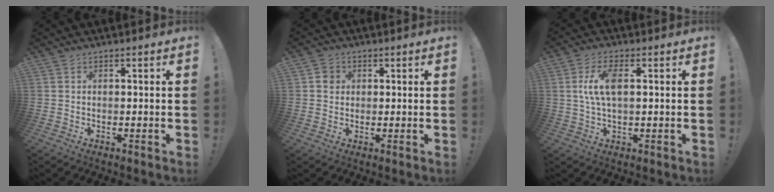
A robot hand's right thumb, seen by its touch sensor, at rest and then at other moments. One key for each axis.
{"total": 3.8, "fx": 0.6, "fy": 3.6, "fz": 1.1, "tx": -0.006, "ty": 0.004, "tz": 0.010}
{"total": 8.1, "fx": 1.2, "fy": 3.5, "fz": 7.2, "tx": -0.139, "ty": 0.001, "tz": 0.018}